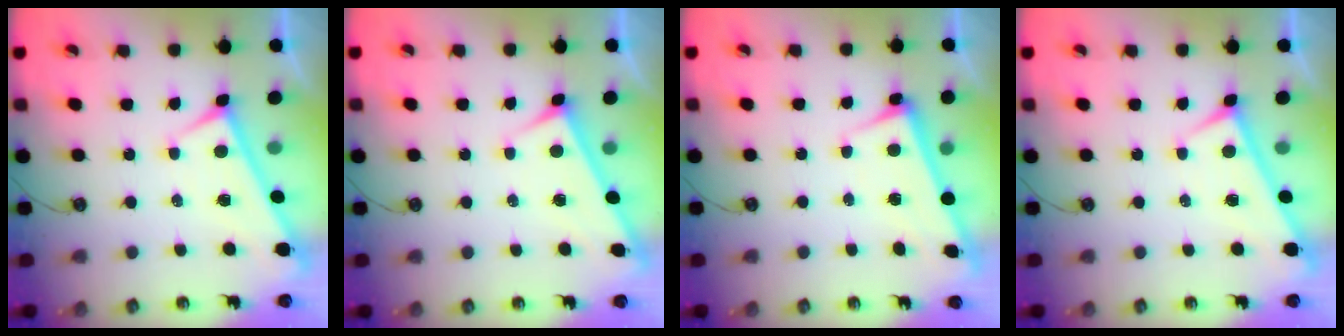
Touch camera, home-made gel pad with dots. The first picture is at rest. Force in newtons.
{"total": 3.2, "press": 3.2, "slide": 0.3}
{"total": 2.9, "press": 2.9, "slide": 0.4}
{"total": 0.0}